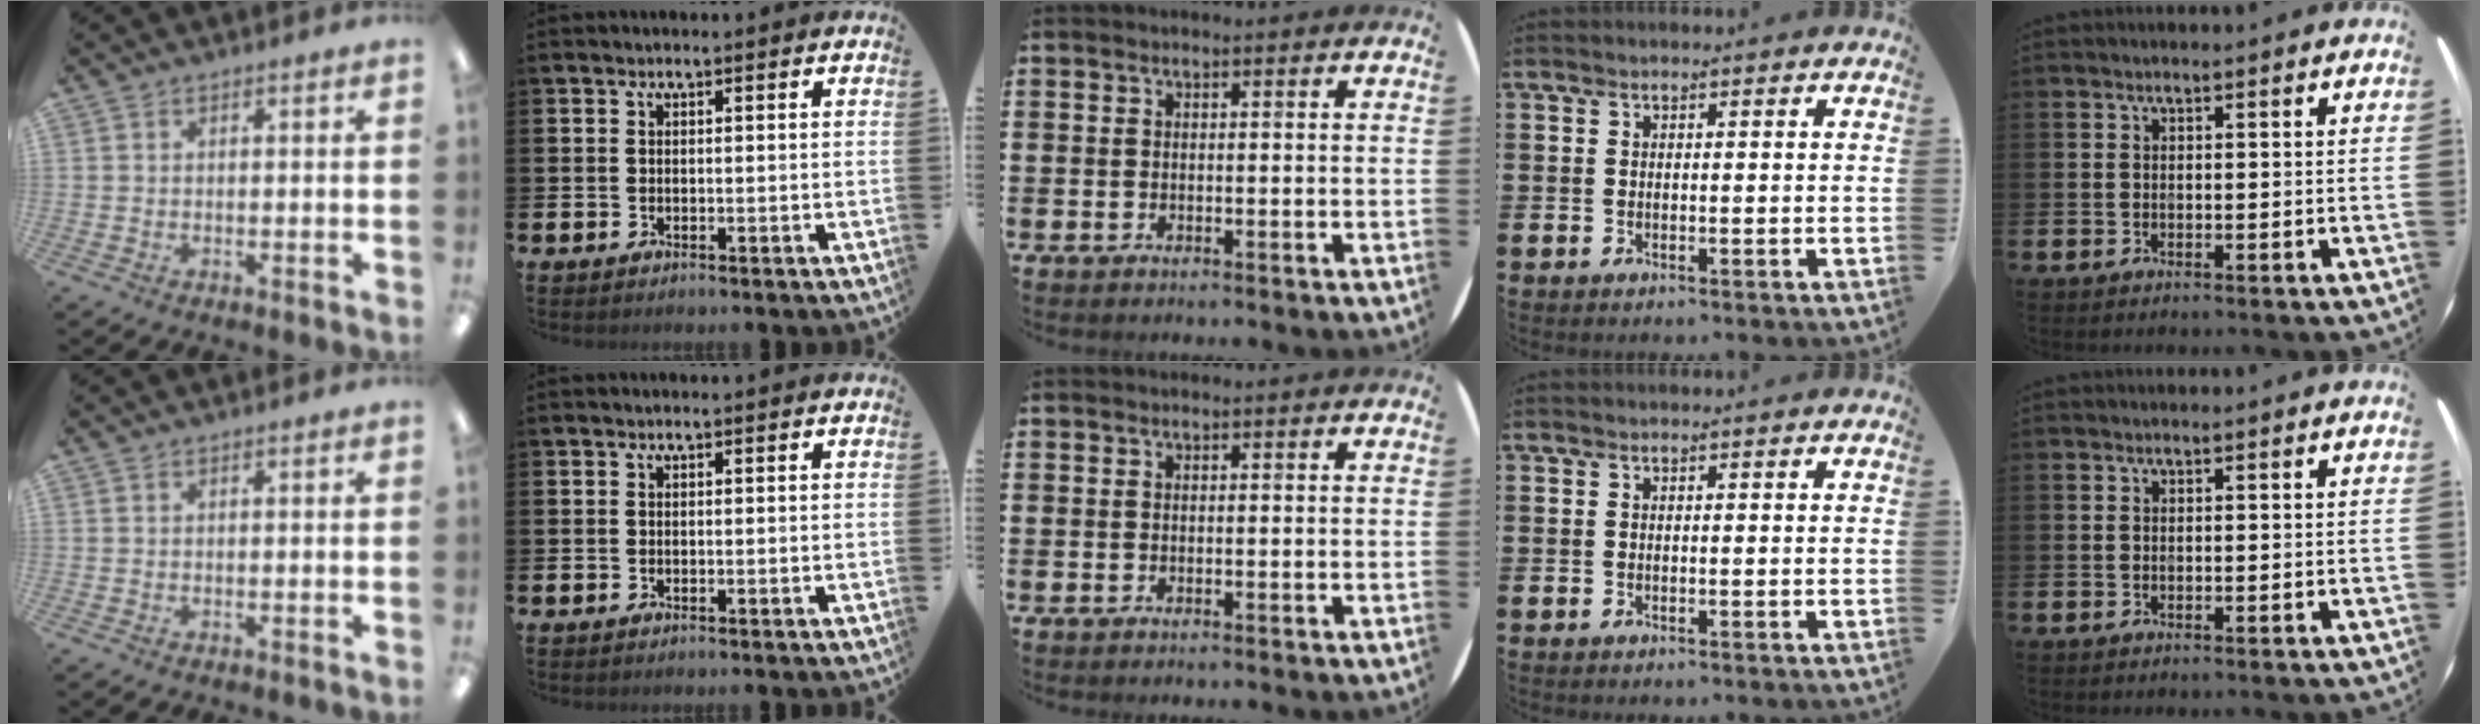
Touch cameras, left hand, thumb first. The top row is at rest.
{}